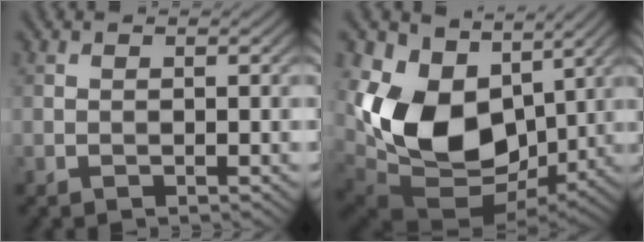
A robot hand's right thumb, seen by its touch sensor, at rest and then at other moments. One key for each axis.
{"total": 14.7, "fx": 2.8, "fy": 10.4, "fz": 10.0, "tx": -0.231, "ty": -0.008, "tz": 0.059}